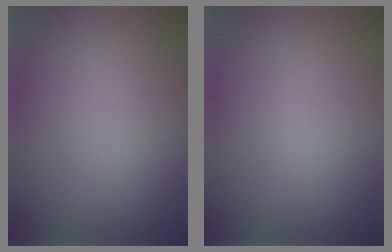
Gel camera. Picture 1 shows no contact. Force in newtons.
{"total": 0.6, "press": 0.6, "slide": 0.0}